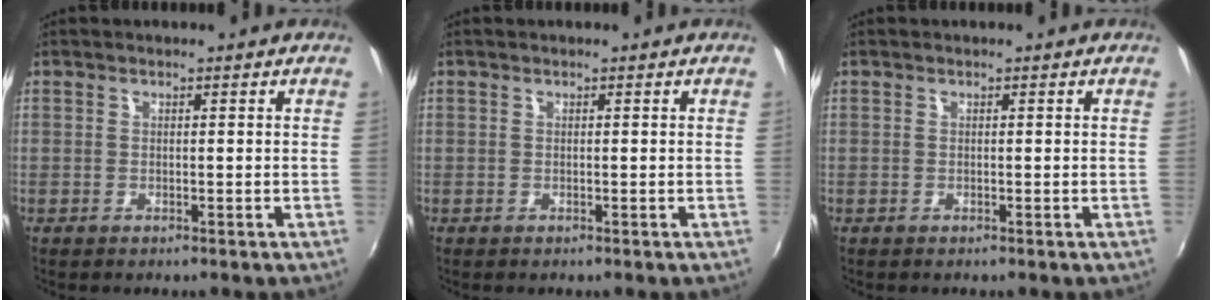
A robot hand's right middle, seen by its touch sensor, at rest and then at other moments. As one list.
[{"total": 0.0}, {"total": 0.0}]